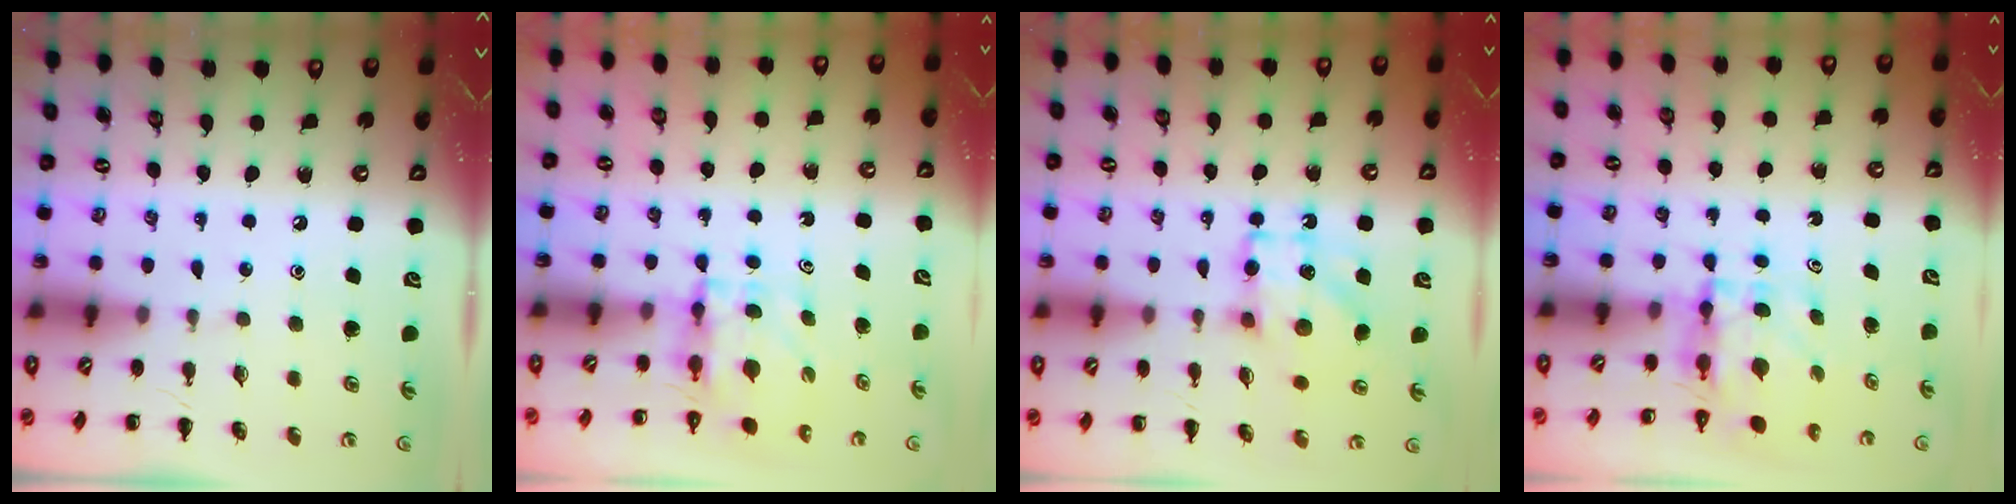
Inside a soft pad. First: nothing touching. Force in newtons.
{"total": 4.0, "press": 4.0, "slide": 0.3}
{"total": 10.7, "press": 10.6, "slide": 1.2}
{"total": 3.9, "press": 3.9, "slide": 0.3}